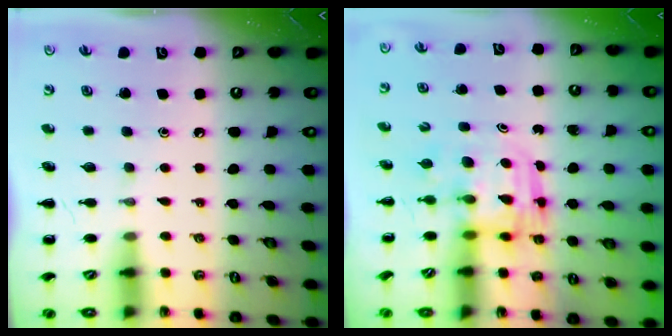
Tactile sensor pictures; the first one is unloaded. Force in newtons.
{"total": 3.0, "press": 3.0, "slide": 0.3}